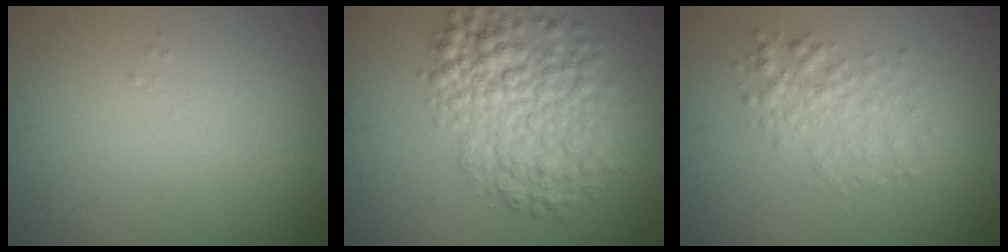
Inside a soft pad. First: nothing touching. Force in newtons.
{"total": 7.4, "press": 7.4, "slide": 0.2}
{"total": 2.5, "press": 2.5, "slide": 0.0}